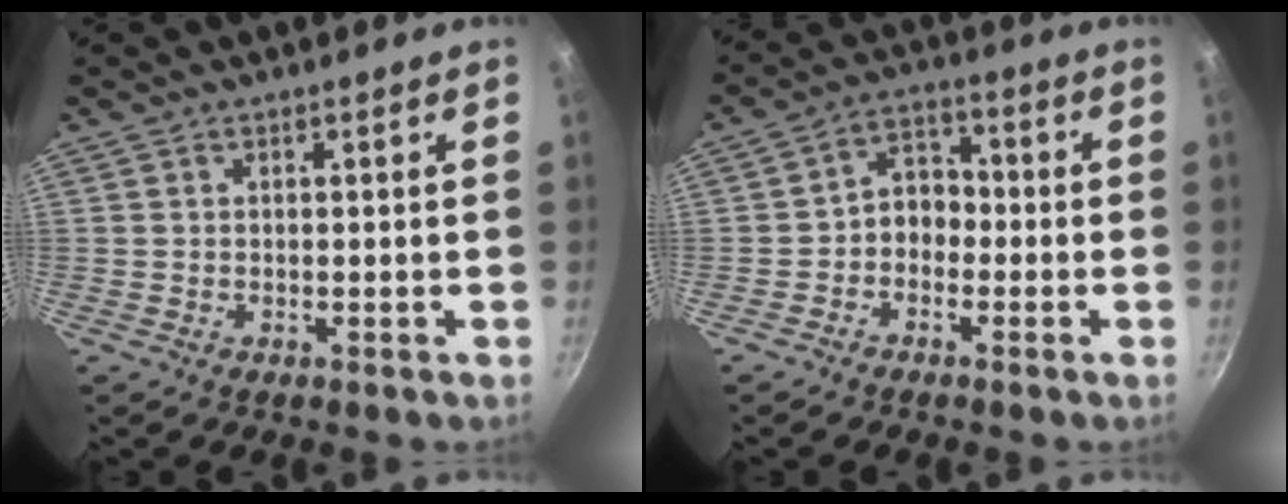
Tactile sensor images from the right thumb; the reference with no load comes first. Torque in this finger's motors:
{"motor_torque": [-0.22, 0.32, 0.02, 0.09, -0.02]}